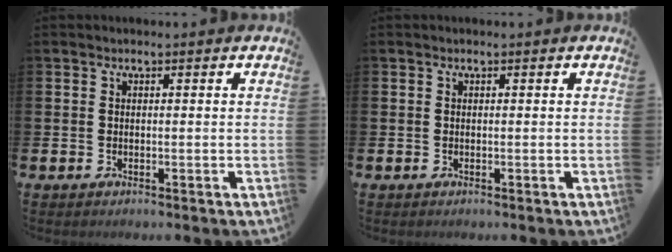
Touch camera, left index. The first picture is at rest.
{"total": 0.0}